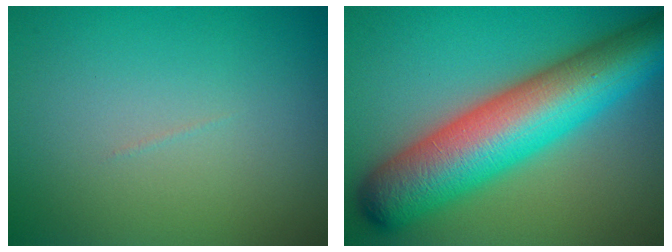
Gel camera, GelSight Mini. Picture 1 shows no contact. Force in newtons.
{"total": 12.9, "press": 12.9, "slide": 0.2}